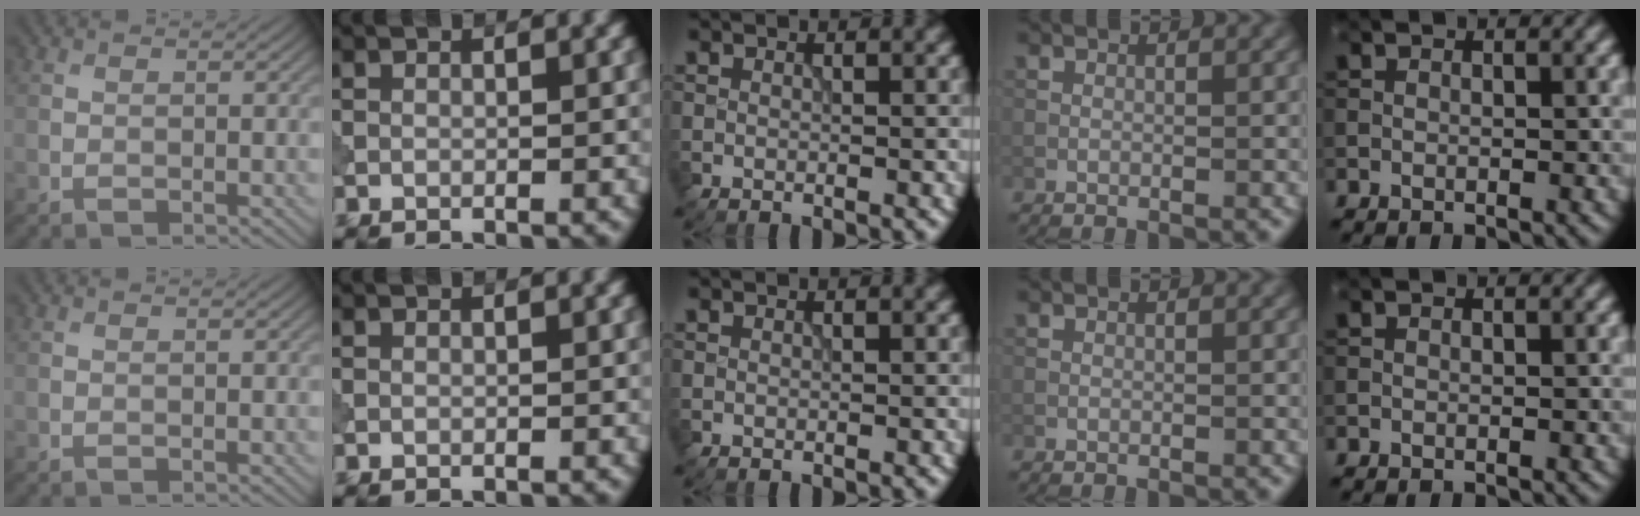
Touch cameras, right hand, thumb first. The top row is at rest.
{}